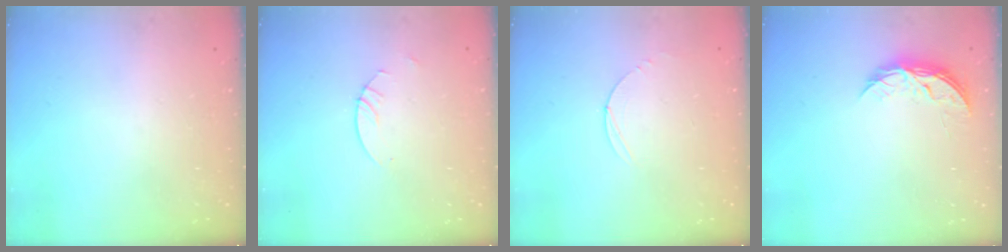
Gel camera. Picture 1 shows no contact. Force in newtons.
{"total": 2.7, "press": 2.7, "slide": 0.2}
{"total": 2.8, "press": 2.8, "slide": 0.3}
{"total": 5.4, "press": 5.4, "slide": 0.5}